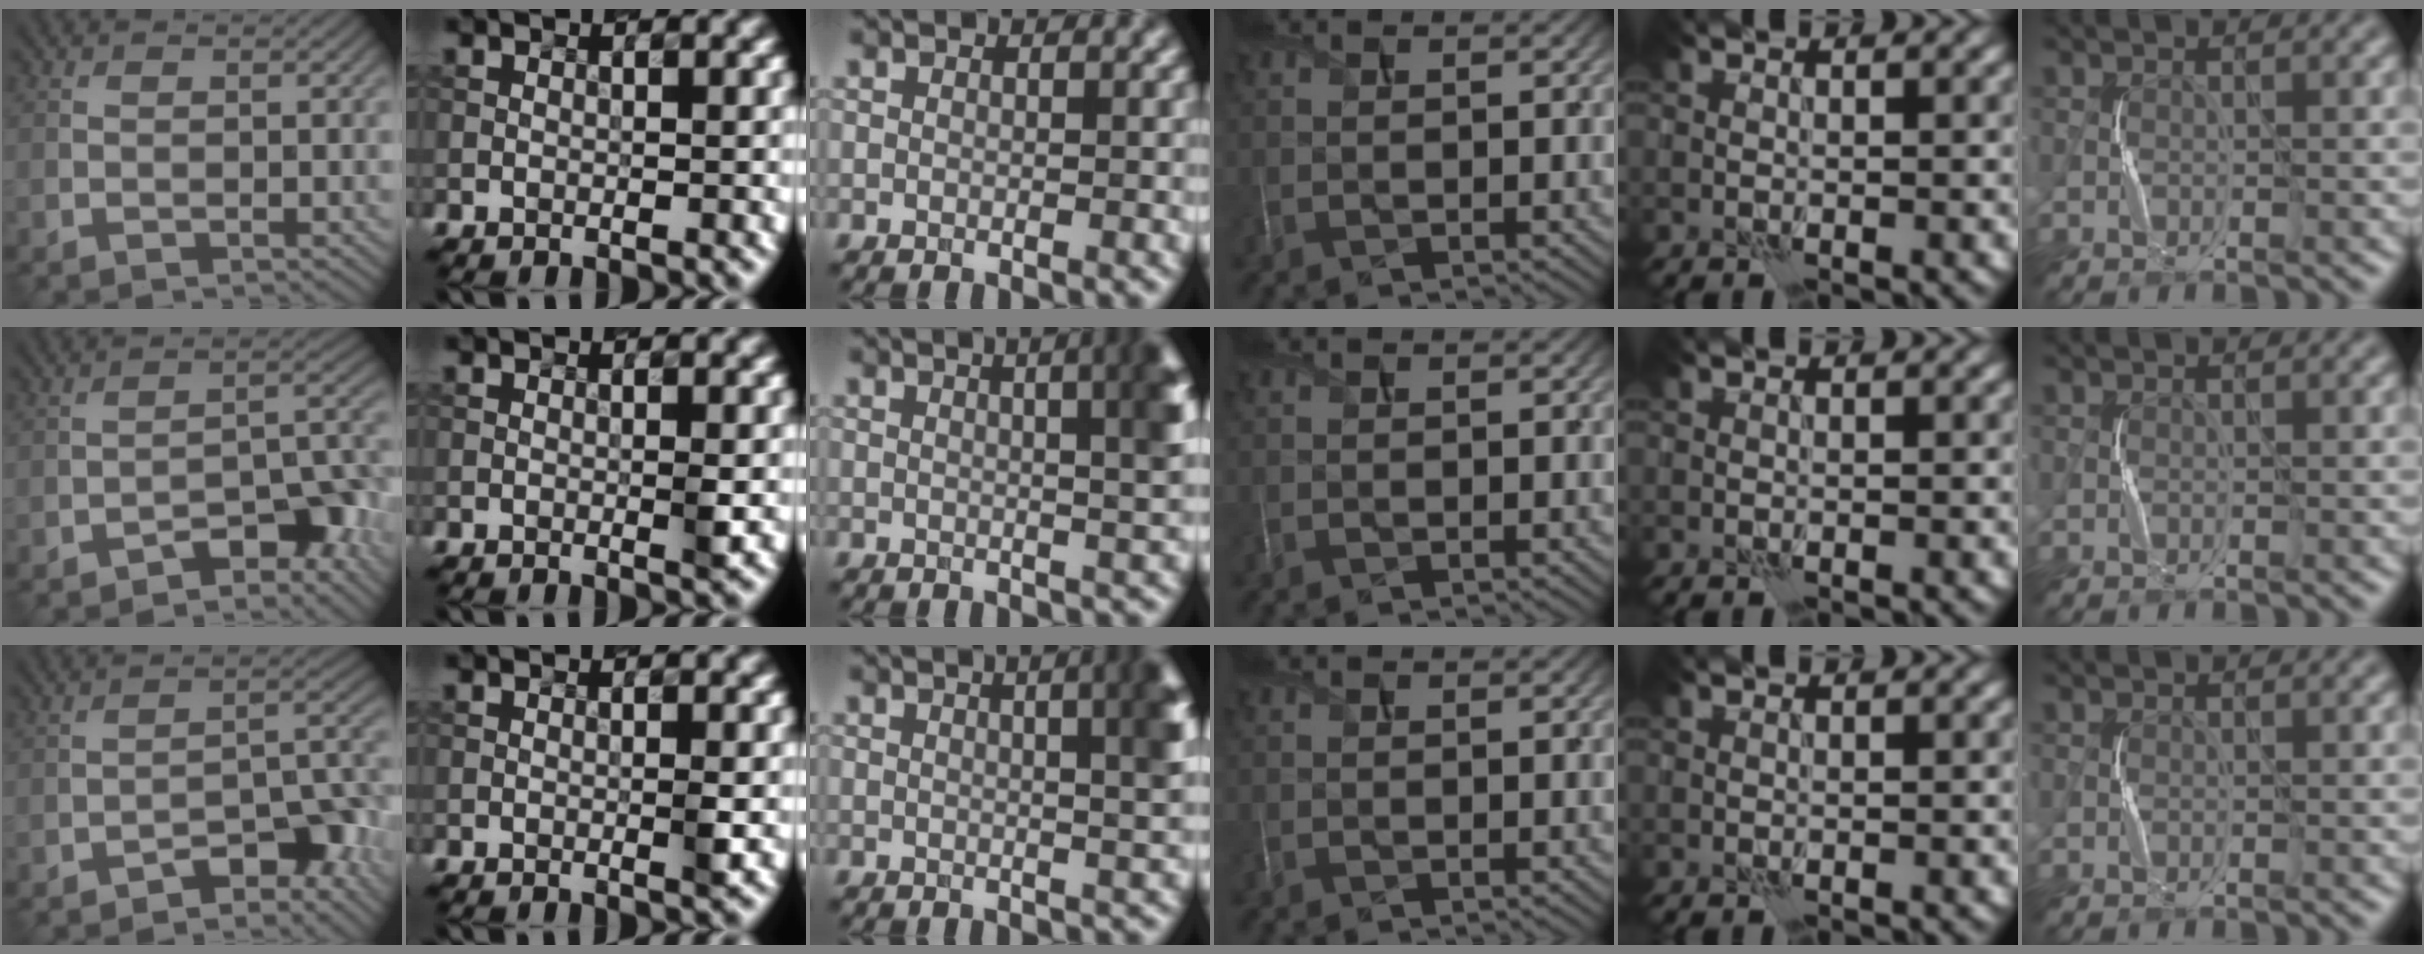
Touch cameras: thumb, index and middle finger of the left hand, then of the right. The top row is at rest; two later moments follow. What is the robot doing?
{"motion": "squeeze", "object": "paper clamp"}